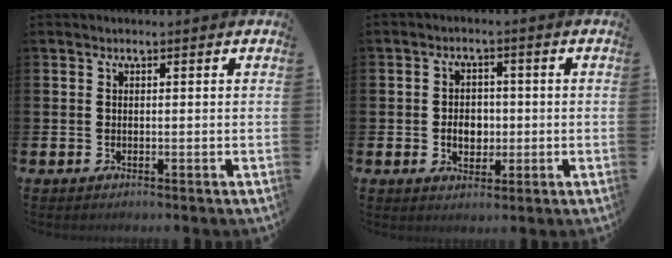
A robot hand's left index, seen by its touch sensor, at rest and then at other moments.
{"total": 3.8, "force": [-0.5, 3.0, 2.4], "torque": [-0.037, 0.002, -0.017]}